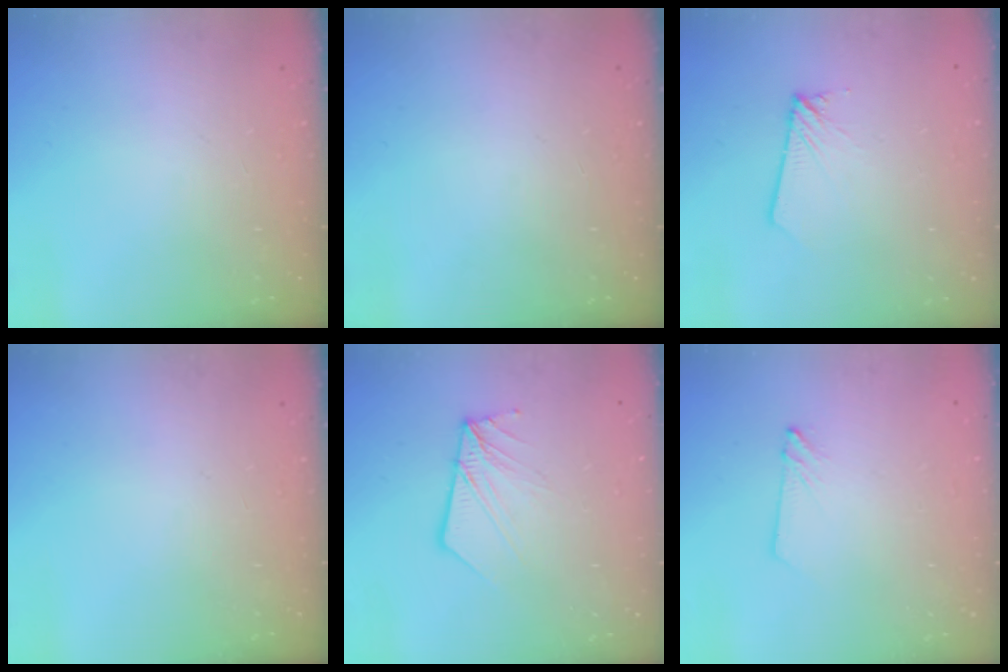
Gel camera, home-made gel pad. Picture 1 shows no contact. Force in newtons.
{"total": 0.0}
{"total": 1.8, "press": 1.8, "slide": 0.1}
{"total": 0.0}
{"total": 9.3, "press": 9.2, "slide": 1.3}
{"total": 2.4, "press": 2.4, "slide": 0.2}